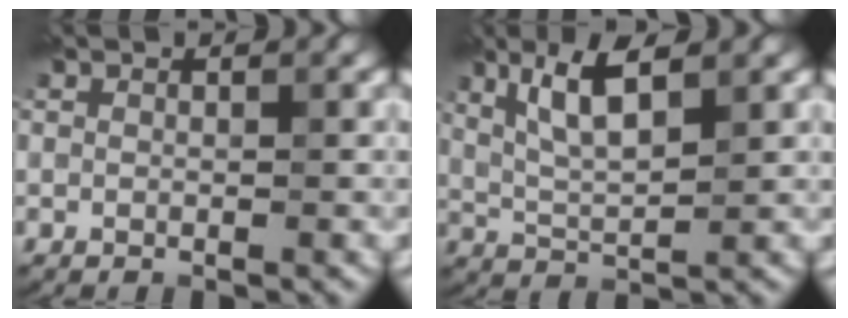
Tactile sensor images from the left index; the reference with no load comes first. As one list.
[{"total": 4.6, "force": [2.3, 1.1, 3.9], "torque": [-0.082, 0.007, 0.042]}]